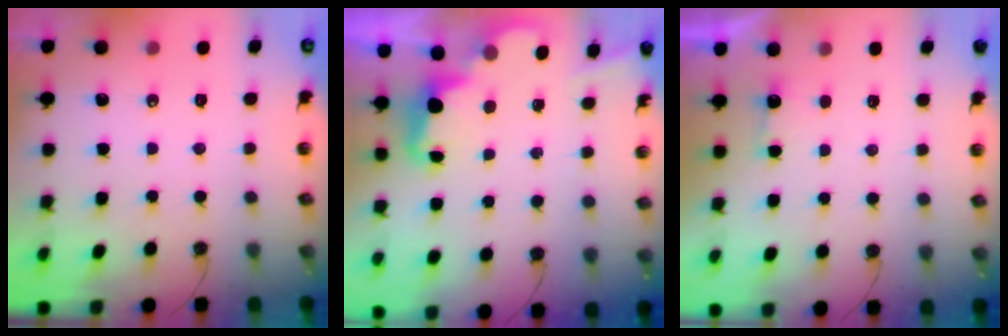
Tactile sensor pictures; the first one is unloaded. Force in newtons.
{"total": 2.5, "press": 2.4, "slide": 0.5}
{"total": 1.8, "press": 1.6, "slide": 0.9}